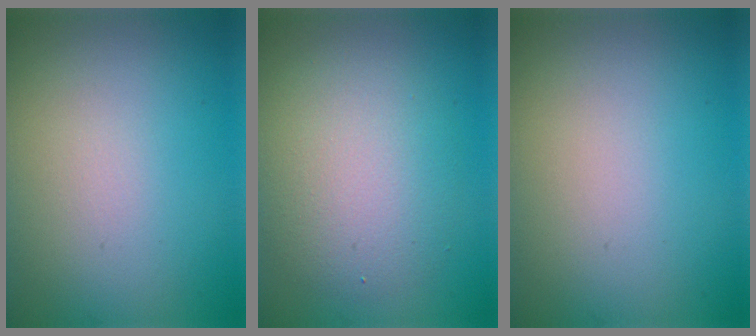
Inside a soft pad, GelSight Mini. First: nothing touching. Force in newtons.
{"total": 5.0, "press": 5.0, "slide": 0.3}
{"total": 0.0}